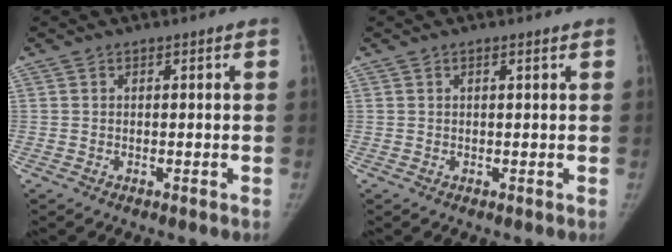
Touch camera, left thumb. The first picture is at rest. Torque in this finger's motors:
{"motor_torque": [-0.30, -0.11, -0.64, 0.27, -0.05]}